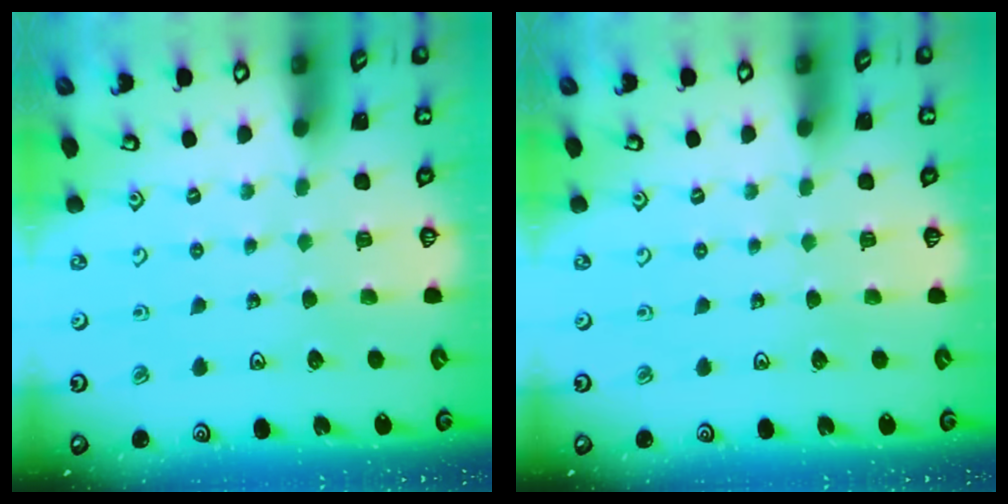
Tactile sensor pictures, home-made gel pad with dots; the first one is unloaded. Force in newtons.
{"total": 0.0}